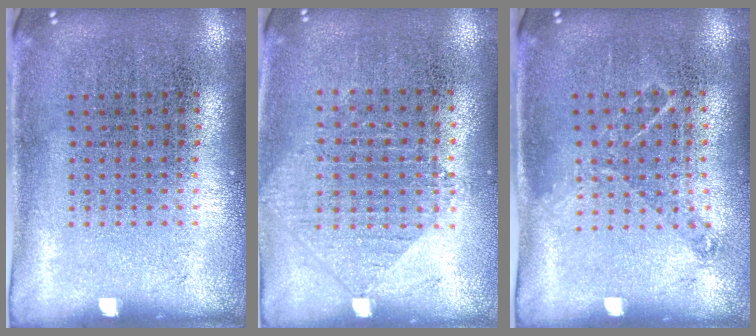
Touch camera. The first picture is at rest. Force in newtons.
{"total": 1.0, "press": 0.9, "slide": 0.2}
{"total": 0.8, "press": 0.8, "slide": 0.2}